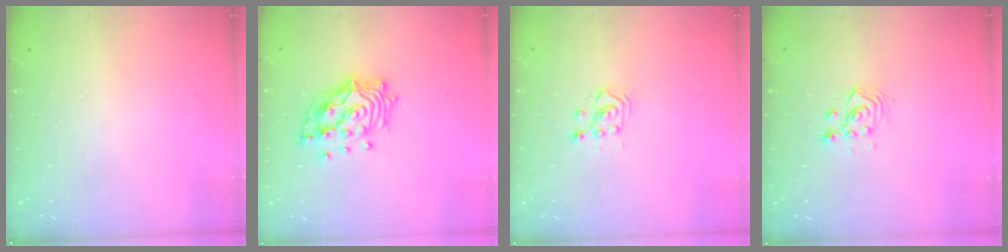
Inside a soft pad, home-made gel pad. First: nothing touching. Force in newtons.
{"total": 14.8, "press": 14.6, "slide": 2.2}
{"total": 3.0, "press": 3.0, "slide": 0.5}
{"total": 3.3, "press": 3.1, "slide": 1.1}